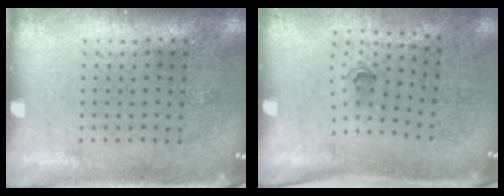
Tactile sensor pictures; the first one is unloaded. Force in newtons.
{"total": 0.6, "press": 0.3, "slide": 0.5}